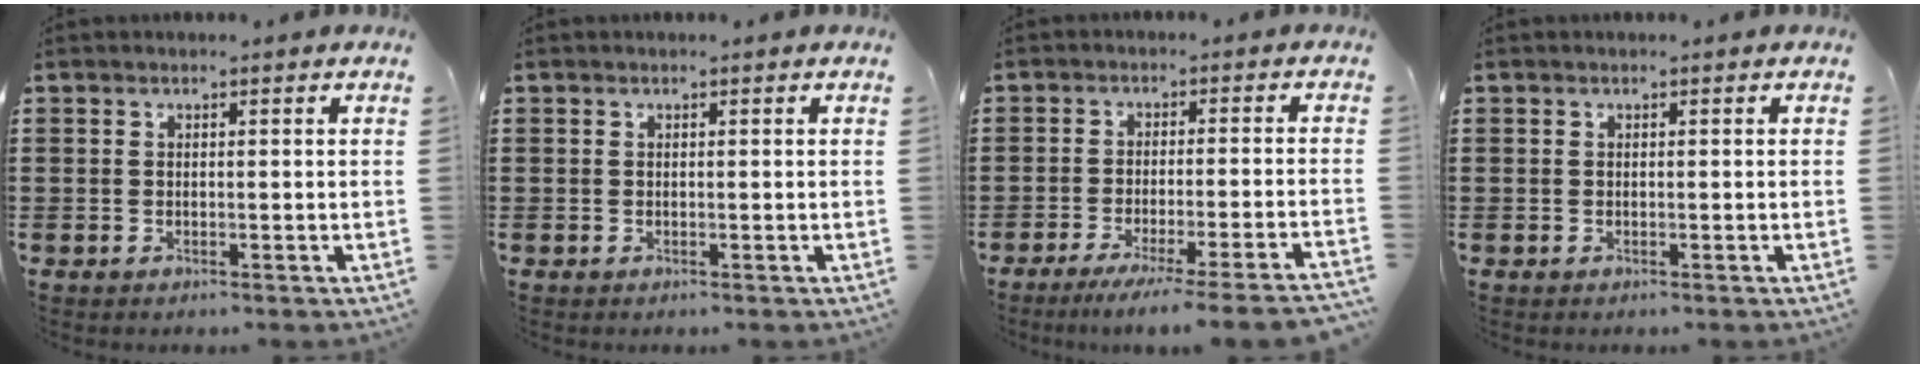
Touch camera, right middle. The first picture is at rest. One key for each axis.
{"total": 0.0}
{"total": 4.8, "fx": -4.0, "fy": -0.7, "fz": 2.5, "tx": -0.038, "ty": -0.015, "tz": -0.077}
{"total": 0.0}